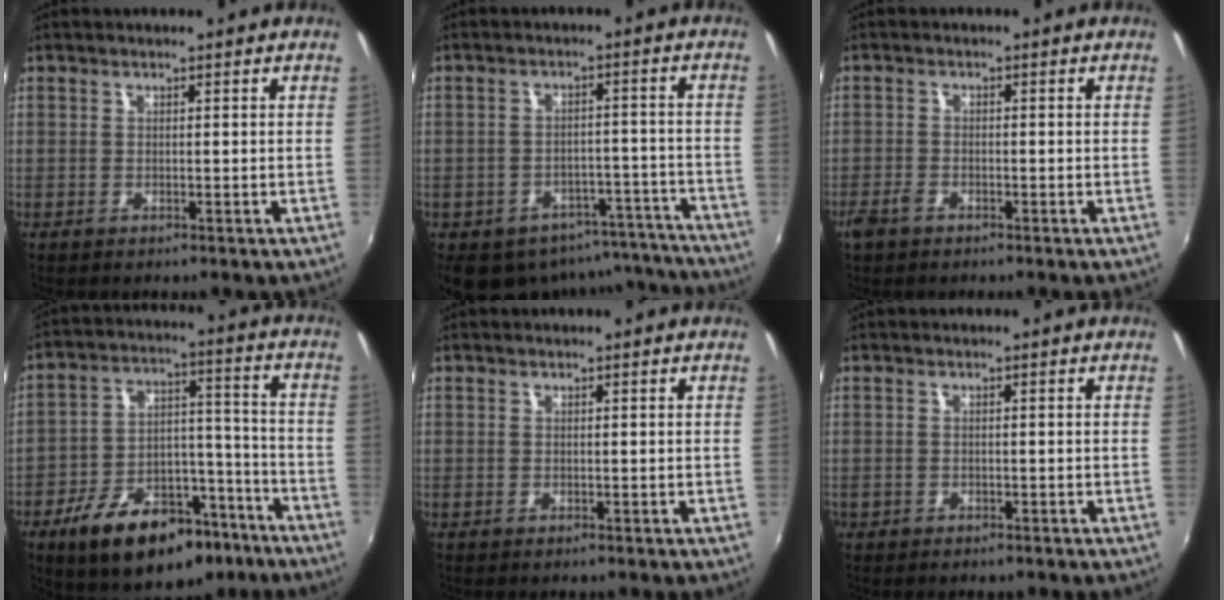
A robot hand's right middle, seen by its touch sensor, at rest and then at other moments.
{"total": 16.0, "force": [-12.8, 8.0, 5.3], "torque": [-0.103, 0.021, -0.141]}
{"total": 2.9, "force": [-2.2, 1.3, 1.4], "torque": [-0.037, -0.005, -0.044]}
{"total": 20.4, "force": [-12.6, 10.7, 11.9], "torque": [-0.213, 0.019, -0.178]}
{"total": 0.0}
{"total": 1.3, "force": [-0.9, 0.9, 0.3], "torque": [-0.011, -0.003, -0.013]}